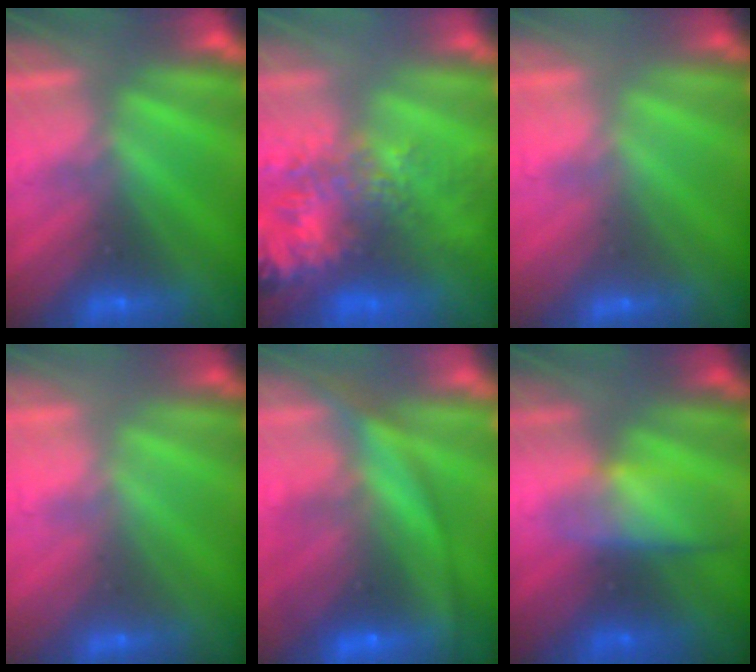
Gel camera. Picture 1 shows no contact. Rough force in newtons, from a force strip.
{"total": 6.9}
{"total": 2.1}
{"total": 2.1}
{"total": 9.3}
{"total": 2.9}